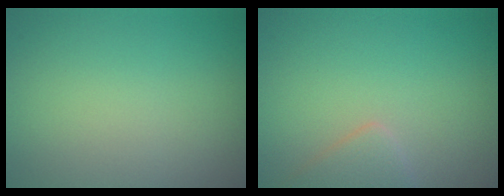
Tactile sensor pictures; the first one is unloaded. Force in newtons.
{"total": 1.9, "press": 1.9, "slide": 0.0}